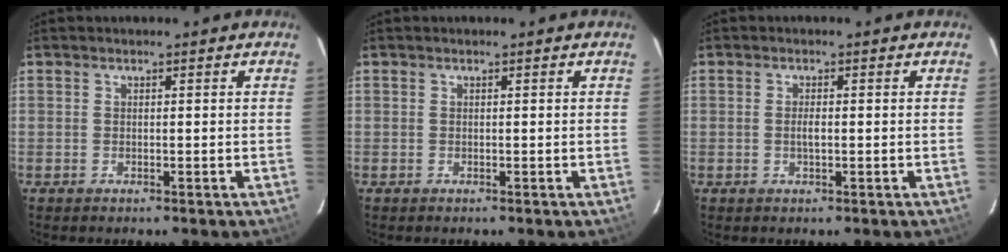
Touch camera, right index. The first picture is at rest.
{"total": 0.0}
{"total": 1.5, "force": [-0.2, 0.5, 1.4], "torque": [-0.025, -0.002, -0.004]}